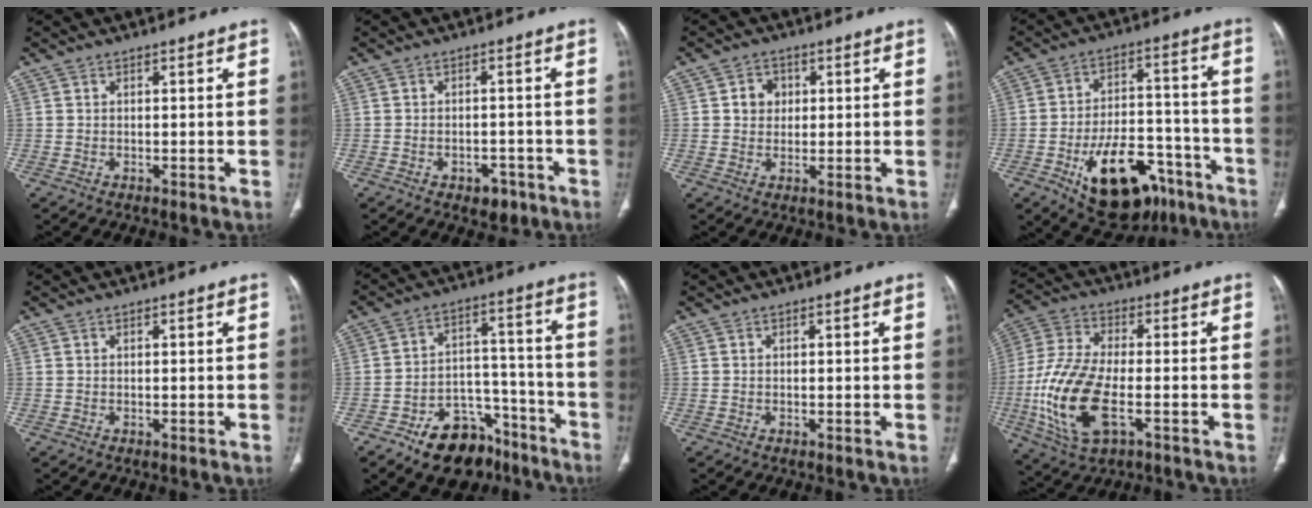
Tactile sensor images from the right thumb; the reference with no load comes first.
{"total": 4.2, "force": [-2.3, 2.8, 2.1], "torque": [-0.015, 0.016, -0.022]}
{"total": 4.2, "force": [0.9, 3.7, 1.8], "torque": [-0.006, 0.002, 0.013]}
{"total": 20.5, "force": [-11.2, 11.0, 13.2], "torque": [-0.177, 0.071, -0.160]}
{"total": 0.0}
{"total": 14.7, "force": [-9.8, 8.9, 6.5], "torque": [-0.052, 0.088, -0.145]}
{"total": 0.0}
{"total": 17.0, "force": [-4.3, 7.8, 14.4], "torque": [-0.318, 0.010, -0.075]}